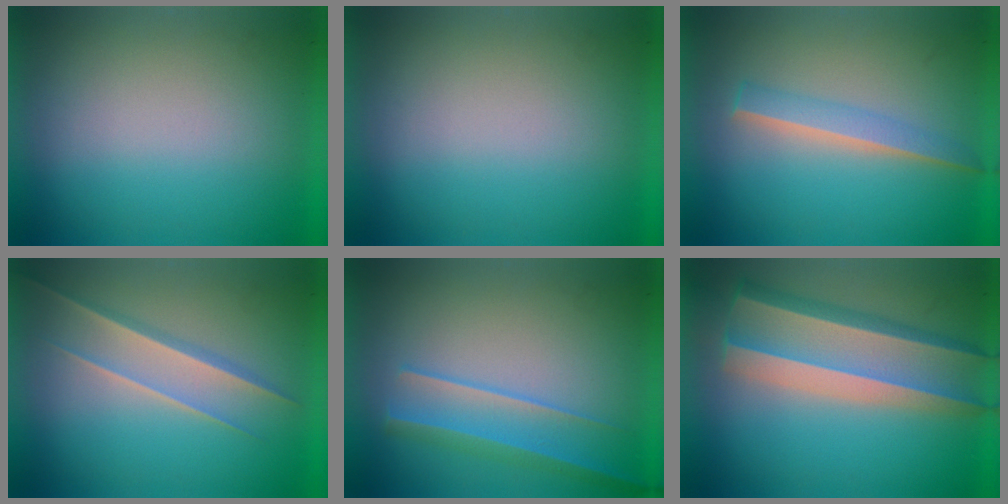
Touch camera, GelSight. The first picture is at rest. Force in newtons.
{"total": 0.0}
{"total": 2.4}
{"total": 1.5}
{"total": 2.2}
{"total": 6.2}